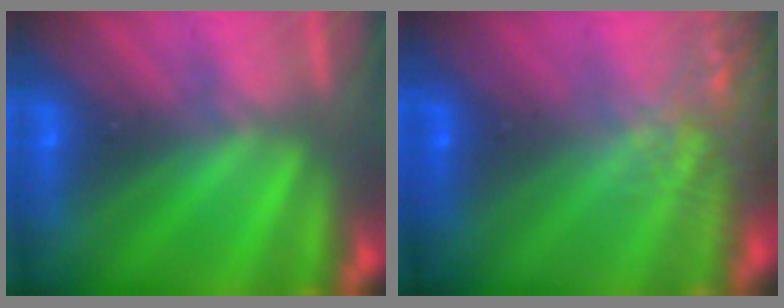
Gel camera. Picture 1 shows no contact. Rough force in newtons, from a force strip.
{"total": 6.9}